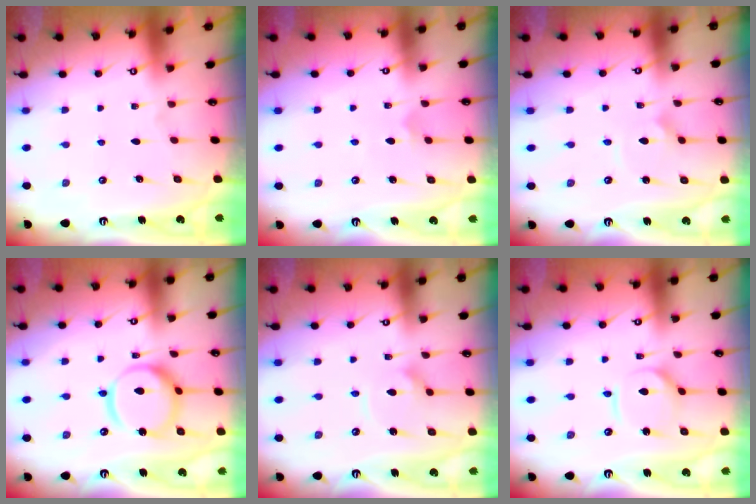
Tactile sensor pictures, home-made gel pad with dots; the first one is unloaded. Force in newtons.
{"total": 3.6, "press": 3.5, "slide": 0.7}
{"total": 2.3, "press": 2.3, "slide": 0.3}
{"total": 12.9, "press": 12.9, "slide": 1.4}
{"total": 5.8, "press": 5.8, "slide": 0.4}
{"total": 5.9, "press": 5.9, "slide": 0.6}